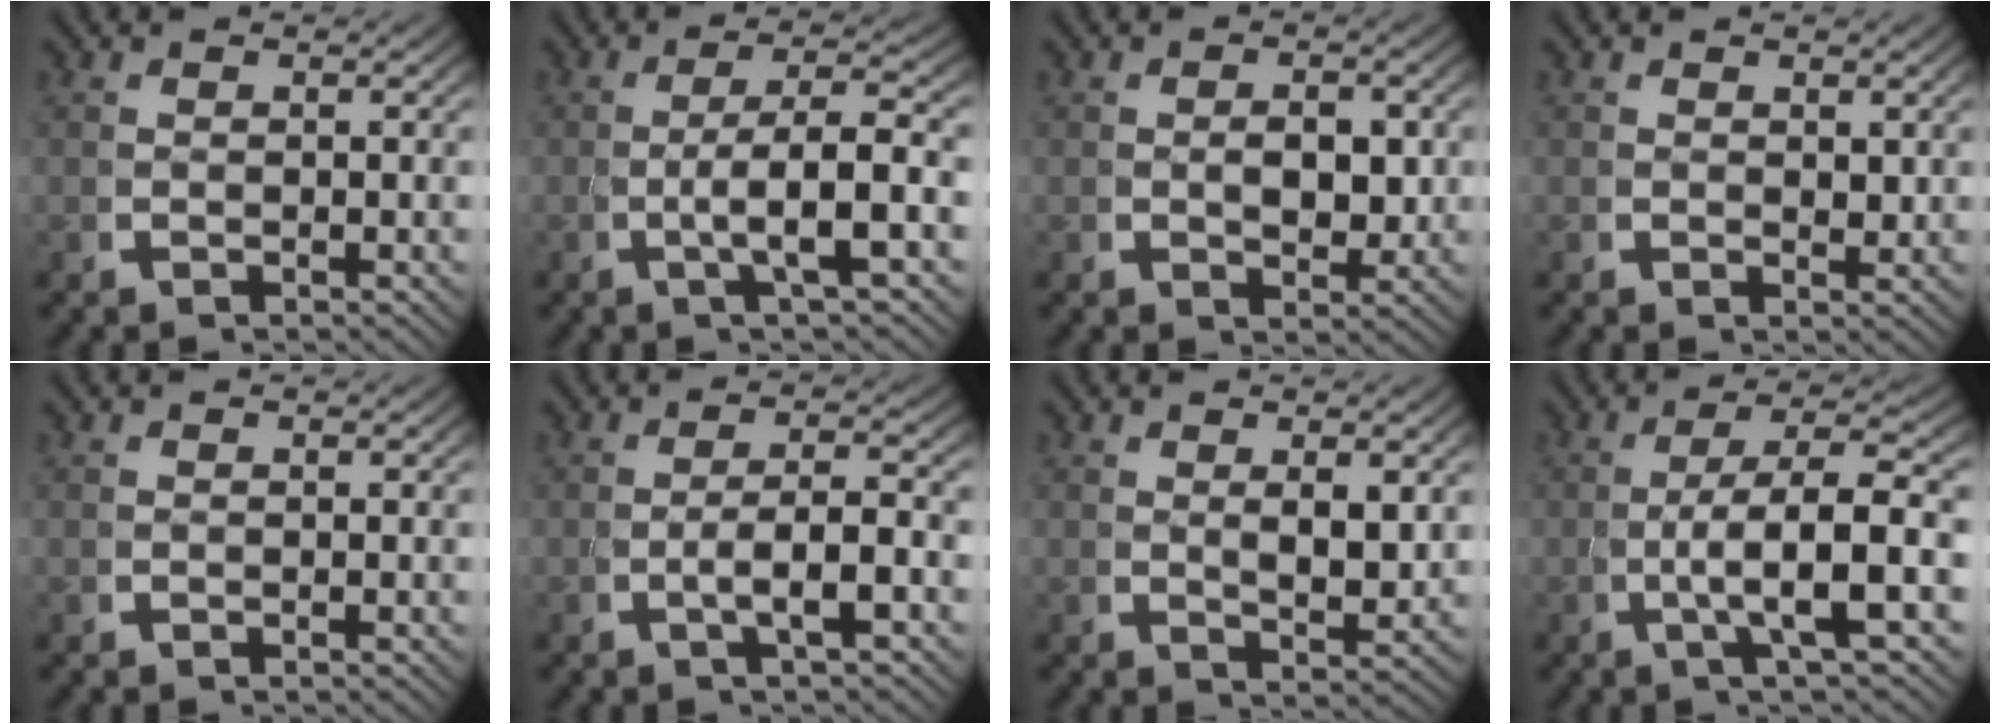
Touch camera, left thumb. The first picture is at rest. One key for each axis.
{"total": 5.4, "fx": -0.5, "fy": 1.6, "fz": 5.2, "tx": -0.100, "ty": -0.009, "tz": -0.004}
{"total": 3.0, "fx": 0.2, "fy": 2.0, "fz": 2.2, "tx": -0.031, "ty": -0.013, "tz": 0.009}
{"total": 0.9, "fx": 0.7, "fy": 0.4, "fz": 0.3, "tx": -0.003, "ty": -0.007, "tz": 0.015}
{"total": 0.0}
{"total": 3.5, "fx": -0.6, "fy": 1.1, "fz": 3.3, "tx": -0.067, "ty": -0.006, "tz": -0.008}
{"total": 2.1, "fx": 1.0, "fy": 0.8, "fz": 1.7, "tx": -0.032, "ty": -0.010, "tz": 0.022}
{"total": 7.1, "fx": -0.4, "fy": 2.5, "fz": 6.7, "tx": -0.130, "ty": -0.015, "tz": -0.001}